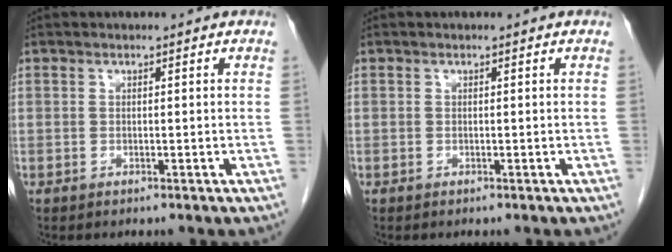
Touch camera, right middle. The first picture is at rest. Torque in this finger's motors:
{"motor_torque": [0.10, -0.07, -0.02, -0.03]}